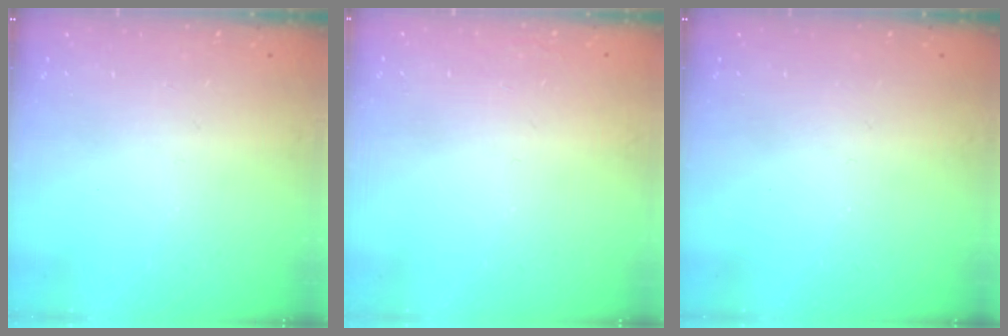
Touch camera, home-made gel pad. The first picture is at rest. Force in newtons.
{"total": 1.5, "press": 1.5, "slide": 0.1}
{"total": 0.0}